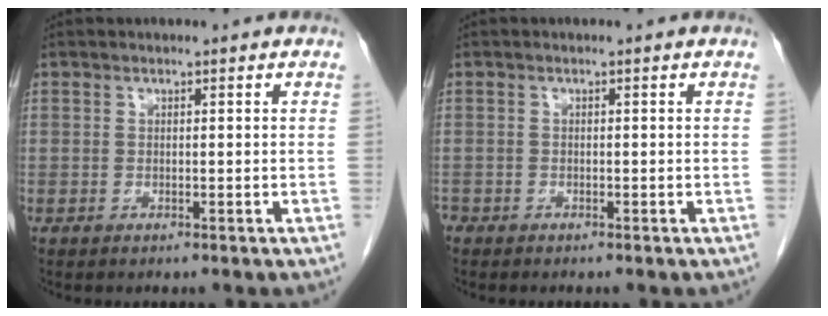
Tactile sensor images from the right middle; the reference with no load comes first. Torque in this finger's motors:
{"motor_torque": [0.08, -0.29, 0.05, -0.01]}